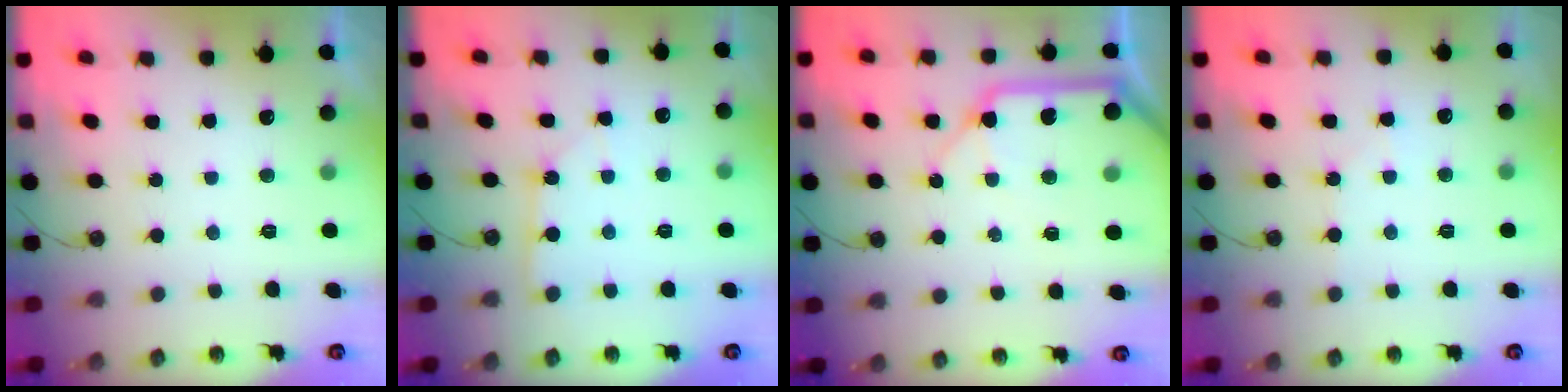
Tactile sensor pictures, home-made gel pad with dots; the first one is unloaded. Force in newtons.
{"total": 3.2, "press": 3.2, "slide": 0.4}
{"total": 14.0, "press": 13.9, "slide": 1.9}
{"total": 4.4, "press": 4.3, "slide": 0.6}